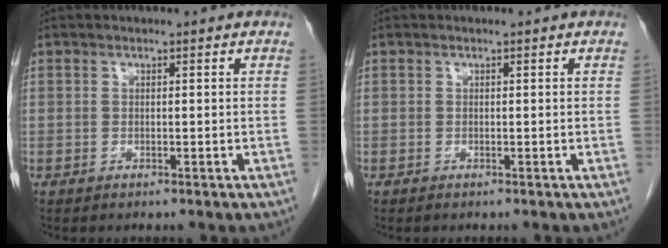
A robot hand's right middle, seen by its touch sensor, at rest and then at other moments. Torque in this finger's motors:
{"motor_torque": [-0.22, -0.09, 0.01, 0.00]}